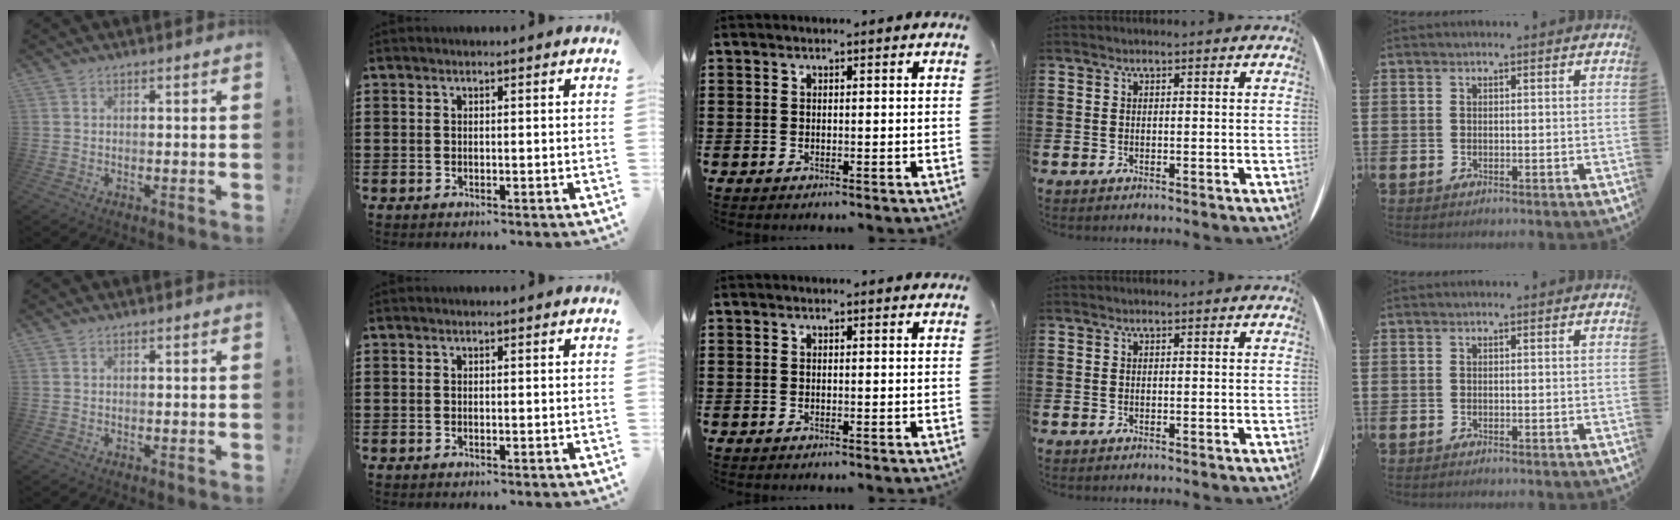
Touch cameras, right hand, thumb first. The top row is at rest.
{}